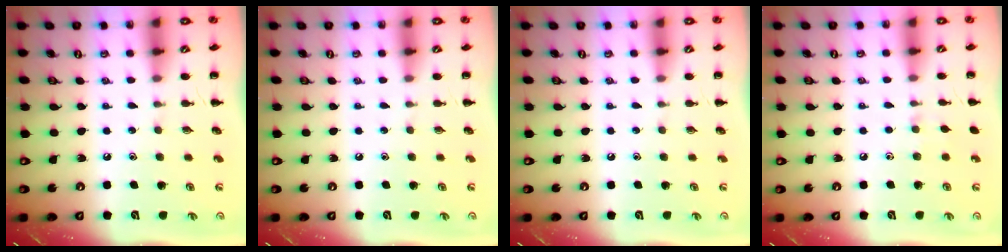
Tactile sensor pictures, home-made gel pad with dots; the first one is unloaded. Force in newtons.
{"total": 0.0}
{"total": 0.0}
{"total": 3.5, "press": 3.2, "slide": 1.5}